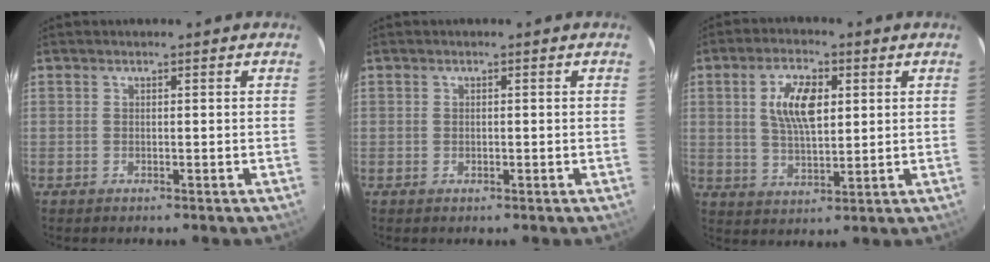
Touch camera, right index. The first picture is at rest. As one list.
[{"total": 0.6, "force": [-0.1, 0.5, 0.2], "torque": [-0.001, 0.000, 0.000]}, {"total": 9.0, "force": [2.4, 4.0, 7.7], "torque": [-0.145, 0.008, 0.046]}]